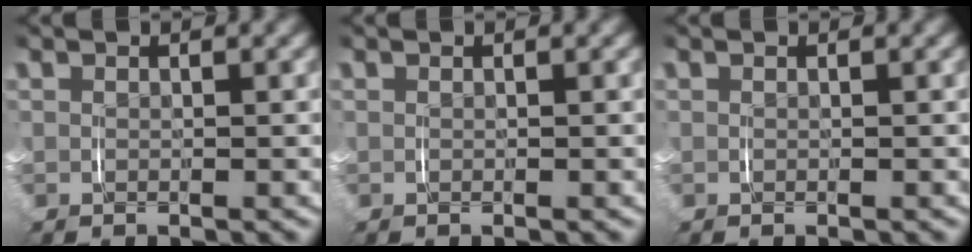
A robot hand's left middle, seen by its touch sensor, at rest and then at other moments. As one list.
[{"total": 0.0}, {"total": 0.0}]